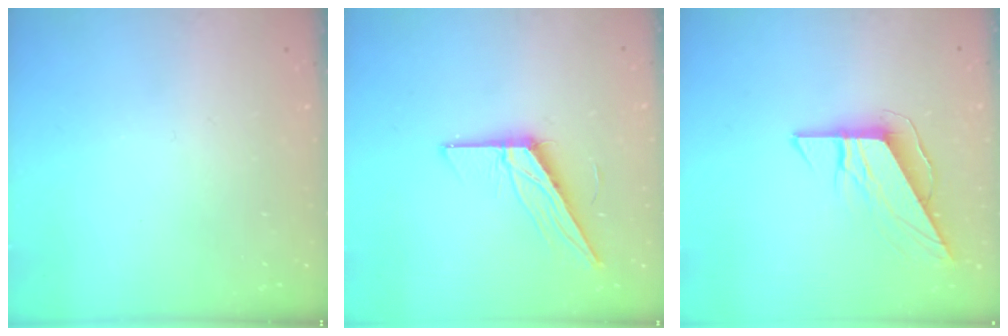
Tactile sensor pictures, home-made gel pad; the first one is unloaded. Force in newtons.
{"total": 11.5, "press": 11.5, "slide": 0.2}
{"total": 8.3, "press": 8.3, "slide": 0.2}